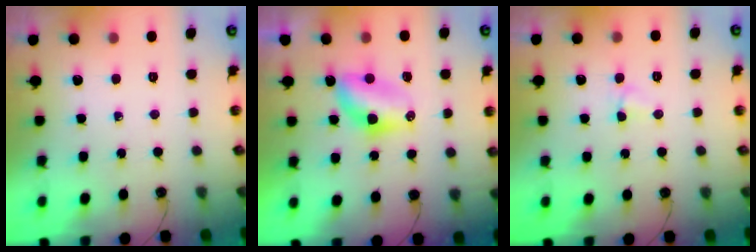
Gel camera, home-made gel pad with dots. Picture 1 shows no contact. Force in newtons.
{"total": 6.3, "press": 6.3, "slide": 0.3}
{"total": 3.5, "press": 3.5, "slide": 0.4}